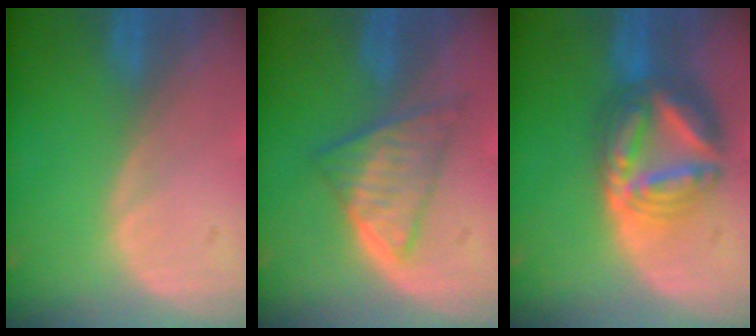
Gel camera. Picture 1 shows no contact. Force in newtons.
{"total": 6.2, "press": 5.8, "slide": 2.1}
{"total": 8.9, "press": 8.8, "slide": 0.9}